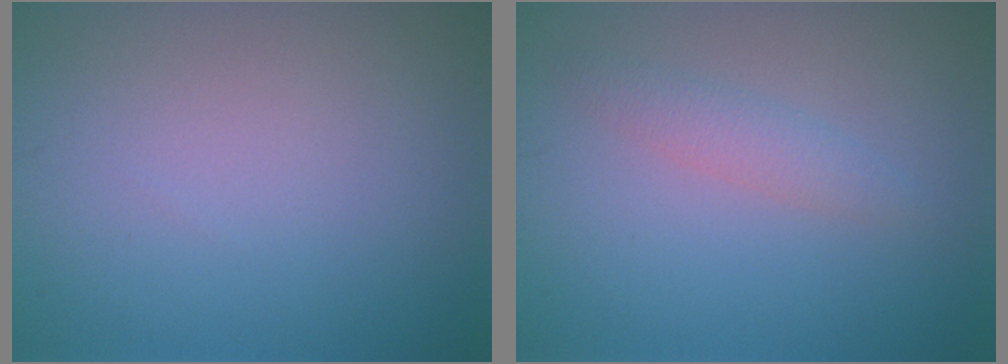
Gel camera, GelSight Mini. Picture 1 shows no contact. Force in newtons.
{"total": 1.7, "press": 1.7, "slide": 0.1}